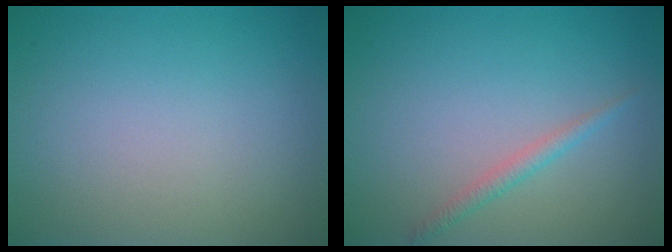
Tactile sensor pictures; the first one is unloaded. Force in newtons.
{"total": 1.3, "press": 1.3, "slide": 0.1}